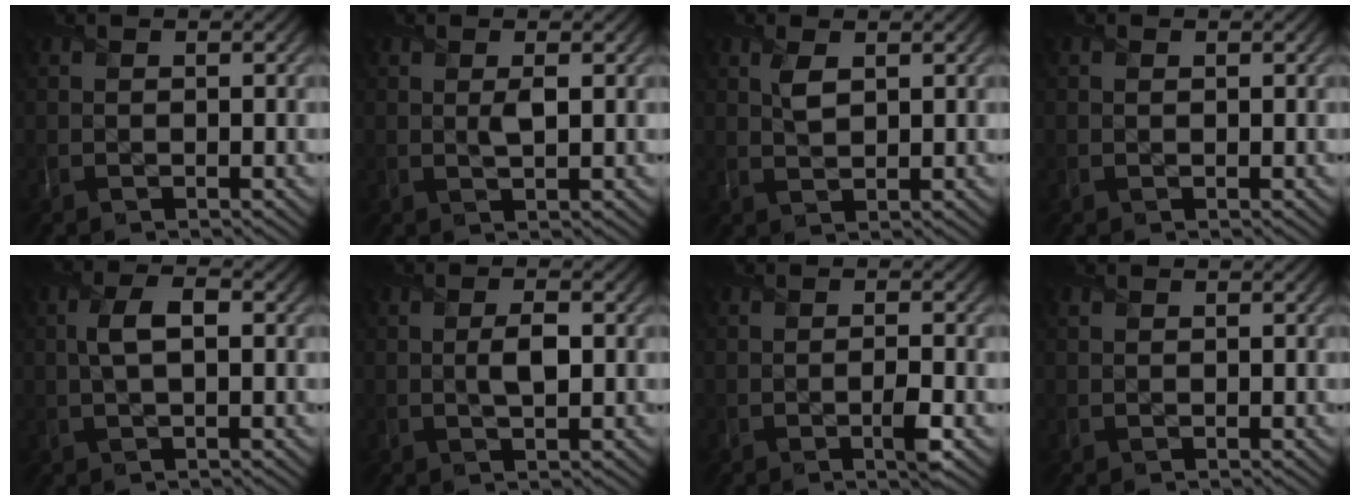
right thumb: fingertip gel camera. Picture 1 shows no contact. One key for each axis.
{"total": 1.3, "fx": 0.4, "fy": 0.3, "fz": 1.2, "tx": -0.024, "ty": -0.002, "tz": 0.007}
{"total": 2.2, "fx": 1.1, "fy": 1.0, "fz": 1.6, "tx": -0.037, "ty": 0.000, "tz": 0.023}
{"total": 0.0}
{"total": 3.4, "fx": 0.4, "fy": 1.3, "fz": 3.1, "tx": -0.066, "ty": 0.006, "tz": 0.004}
{"total": 2.5, "fx": 0.0, "fy": 0.9, "fz": 2.3, "tx": -0.047, "ty": 0.000, "tz": 0.001}
{"total": 2.1, "fx": -0.9, "fy": 0.3, "fz": 1.9, "tx": -0.031, "ty": 0.001, "tz": -0.018}
{"total": 0.0}